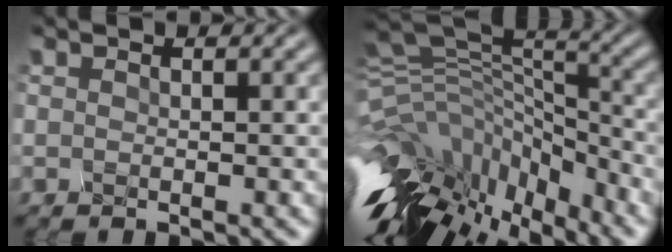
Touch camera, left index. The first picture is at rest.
{"total": 11.2, "force": [-6.7, 5.0, 7.5], "torque": [-0.189, 0.006, -0.090]}